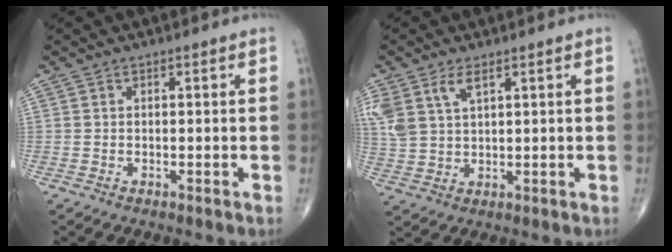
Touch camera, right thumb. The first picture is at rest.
{"total": 7.8, "force": [4.0, 4.0, 5.3], "torque": [-0.124, -0.004, 0.087]}